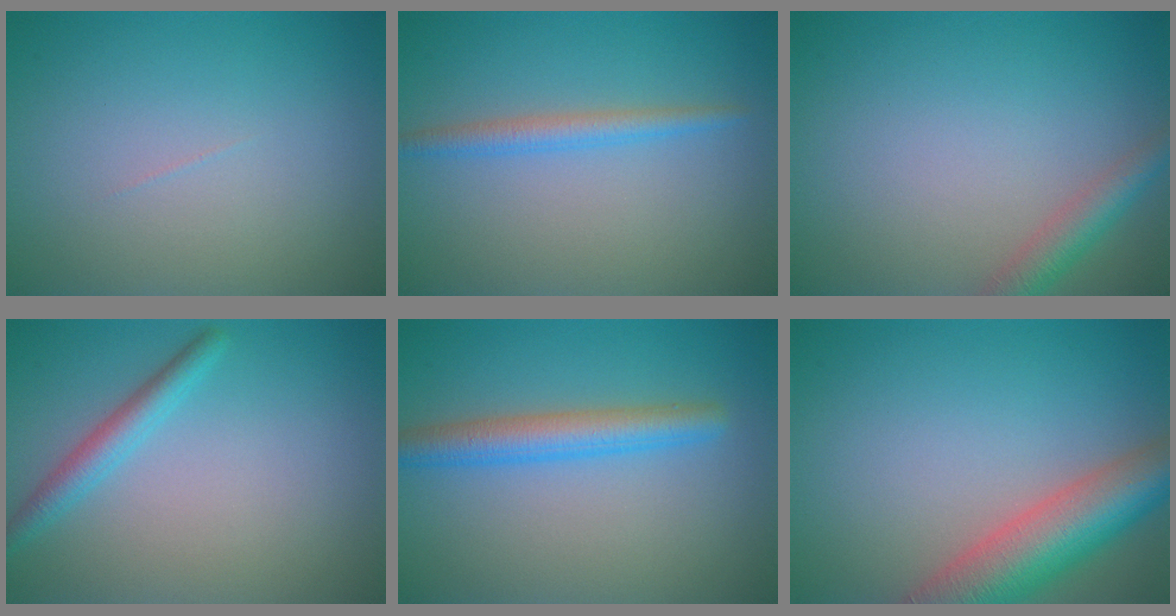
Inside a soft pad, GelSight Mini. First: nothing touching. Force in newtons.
{"total": 2.1, "press": 2.1, "slide": 0.0}
{"total": 2.6, "press": 2.6, "slide": 0.2}
{"total": 2.3, "press": 2.3, "slide": 0.1}
{"total": 3.7, "press": 3.7, "slide": 0.1}
{"total": 8.2, "press": 8.2, "slide": 0.6}